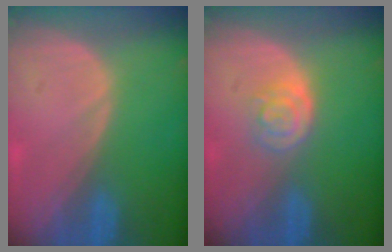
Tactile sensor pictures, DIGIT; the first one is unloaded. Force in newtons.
{"total": 3.4, "press": 3.3, "slide": 0.9}